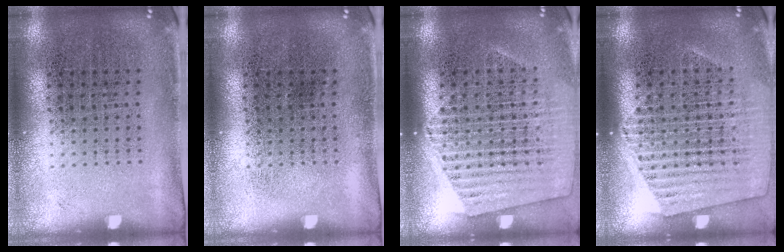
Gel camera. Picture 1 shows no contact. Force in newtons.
{"total": 0.0}
{"total": 1.5, "press": 1.5, "slide": 0.4}
{"total": 1.5, "press": 1.5, "slide": 0.4}